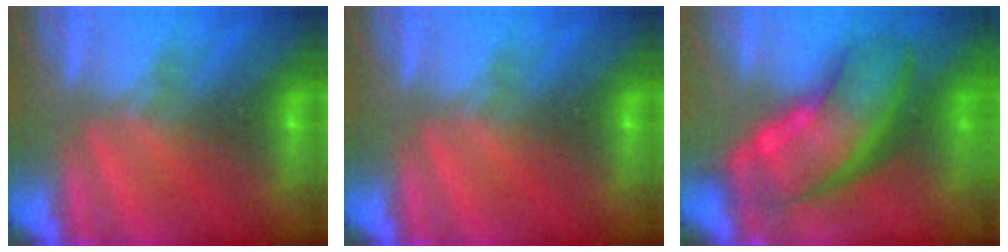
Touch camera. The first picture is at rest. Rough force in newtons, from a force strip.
{"total": 0.0}
{"total": 7.9}